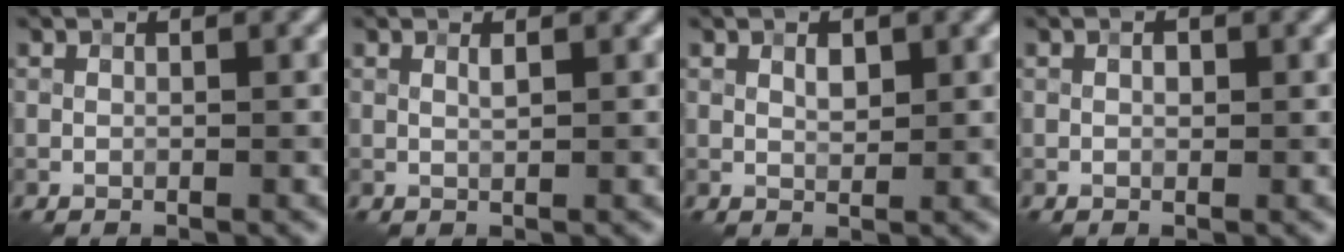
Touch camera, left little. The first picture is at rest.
{"total": 0.6, "force": [0.3, 0.1, 0.5], "torque": [-0.011, 0.000, 0.006]}
{"total": 1.3, "force": [0.5, 0.7, 0.9], "torque": [-0.014, -0.001, 0.010]}
{"total": 0.7, "force": [0.1, 0.5, 0.5], "torque": [-0.005, -0.001, 0.000]}